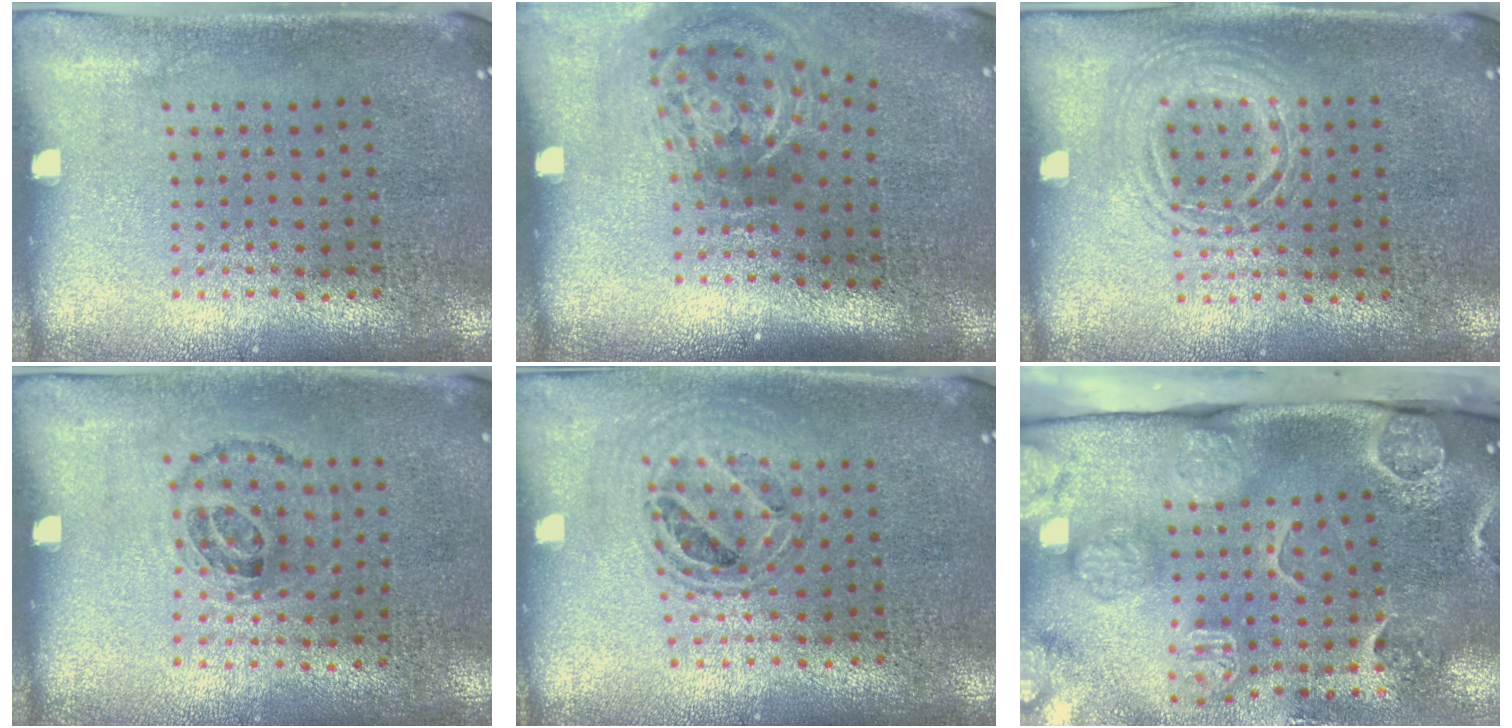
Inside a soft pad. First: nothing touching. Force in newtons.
{"total": 2.2, "press": 1.4, "slide": 1.7}
{"total": 1.2, "press": 1.2, "slide": 0.1}
{"total": 1.0, "press": 0.7, "slide": 0.7}
{"total": 0.7, "press": 0.7, "slide": 0.2}
{"total": 4.7, "press": 3.4, "slide": 3.2}